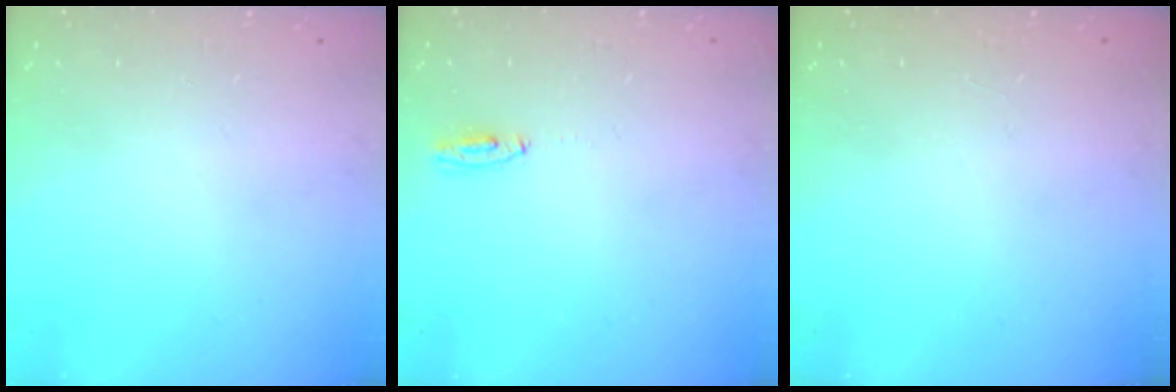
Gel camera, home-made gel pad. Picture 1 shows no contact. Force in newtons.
{"total": 3.4, "press": 3.0, "slide": 1.6}
{"total": 1.0, "press": 0.1, "slide": 1.0}